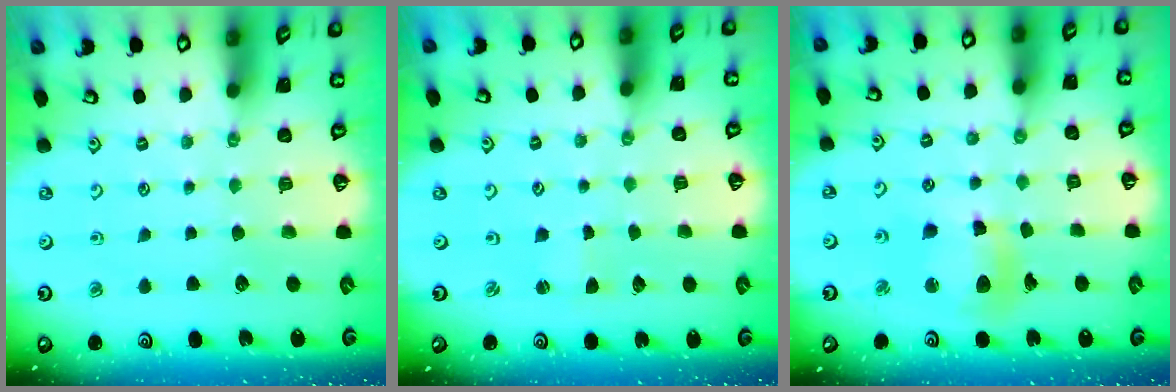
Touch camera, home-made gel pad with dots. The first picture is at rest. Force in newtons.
{"total": 1.1, "press": 1.1, "slide": 0.2}
{"total": 12.2, "press": 12.0, "slide": 2.4}